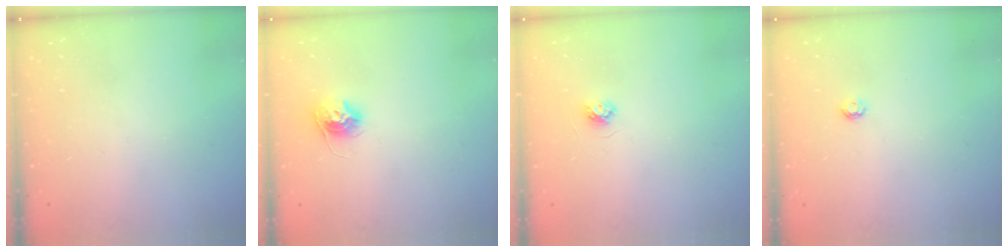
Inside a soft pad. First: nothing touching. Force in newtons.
{"total": 10.2, "press": 10.1, "slide": 0.7}
{"total": 3.8, "press": 3.7, "slide": 0.5}
{"total": 3.9, "press": 3.9, "slide": 0.5}